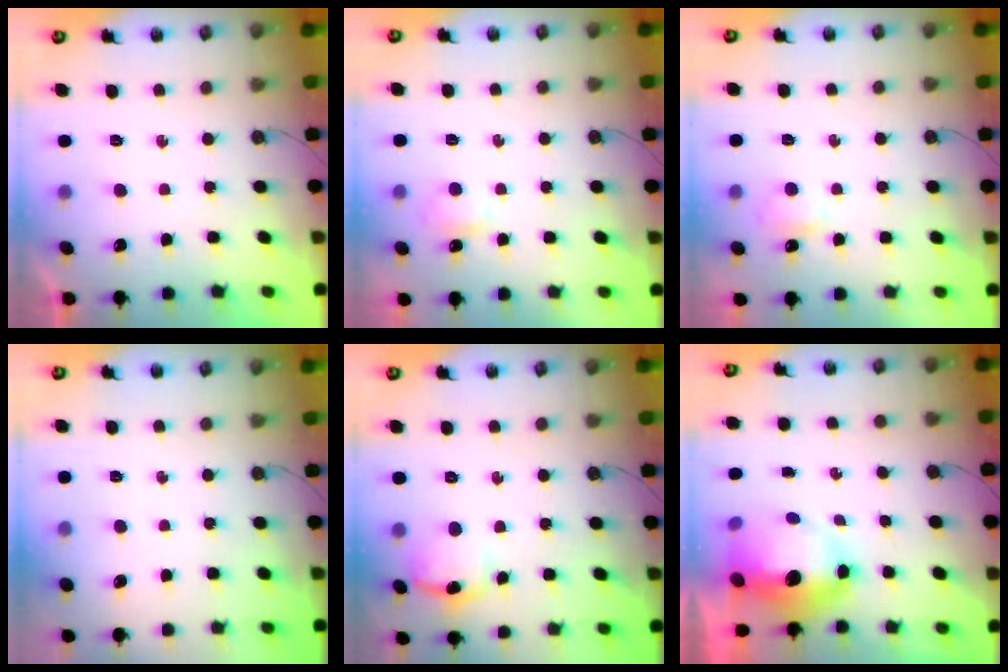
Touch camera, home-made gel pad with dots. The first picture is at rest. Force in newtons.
{"total": 2.9, "press": 2.9, "slide": 0.6}
{"total": 2.9, "press": 2.9, "slide": 0.6}
{"total": 0.0}
{"total": 10.8, "press": 10.7, "slide": 0.9}
{"total": 10.3, "press": 9.7, "slide": 3.5}